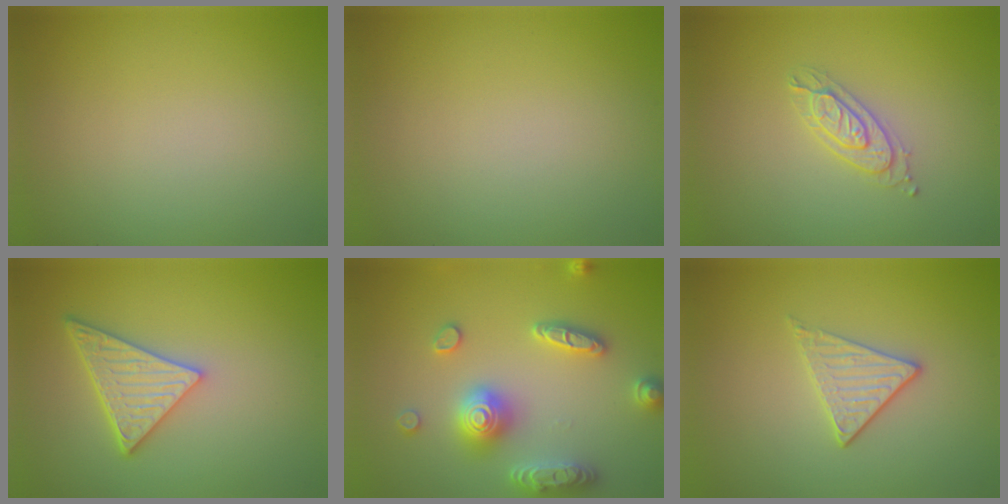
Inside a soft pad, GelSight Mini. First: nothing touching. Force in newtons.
{"total": 0.0}
{"total": 2.1, "press": 2.1, "slide": 0.2}
{"total": 5.0, "press": 4.3, "slide": 2.7}
{"total": 5.4, "press": 5.3, "slide": 1.0}
{"total": 2.0, "press": 1.7, "slide": 1.0}